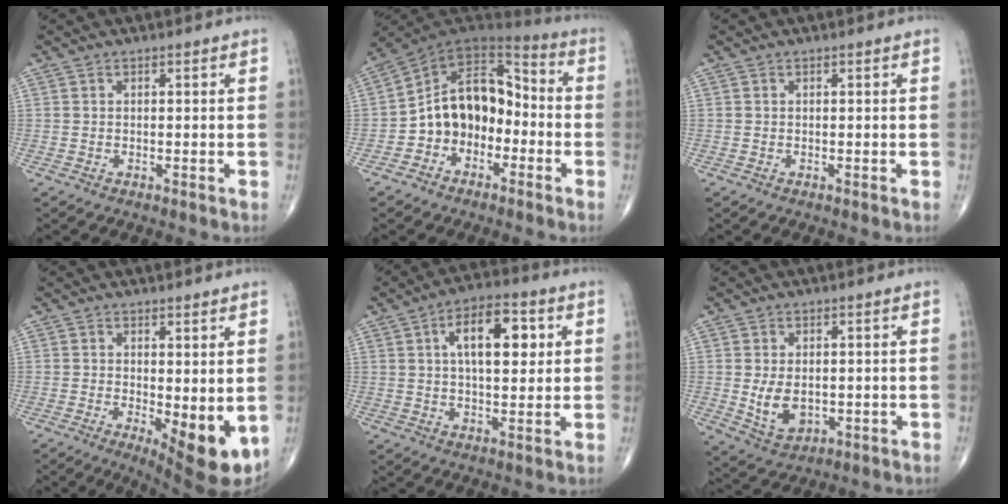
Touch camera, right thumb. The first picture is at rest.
{"total": 14.2, "force": [-3.3, 10.2, 9.3], "torque": [-0.111, 0.066, -0.069]}
{"total": 0.0}
{"total": 8.9, "force": [-1.1, 3.2, 8.2], "torque": [-0.104, -0.022, -0.006]}
{"total": 11.7, "force": [3.2, 5.5, 9.8], "torque": [-0.133, 0.002, 0.046]}
{"total": 6.4, "force": [-0.3, 4.2, 4.8], "torque": [-0.071, -0.013, 0.010]}